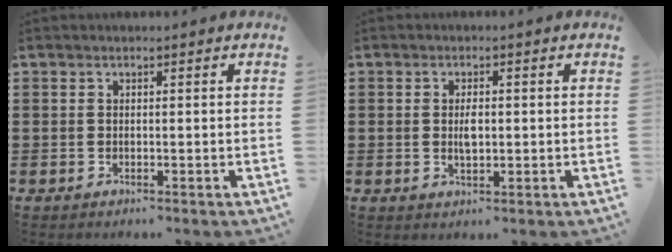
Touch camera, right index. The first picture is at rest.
{"total": 2.6, "force": [0.0, 1.1, 2.3], "torque": [-0.044, 0.002, -0.001]}